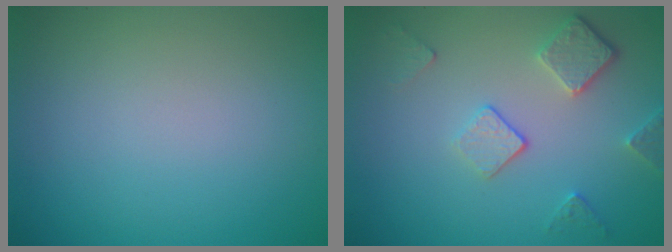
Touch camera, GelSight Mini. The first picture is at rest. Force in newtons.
{"total": 3.5, "press": 2.8, "slide": 2.2}